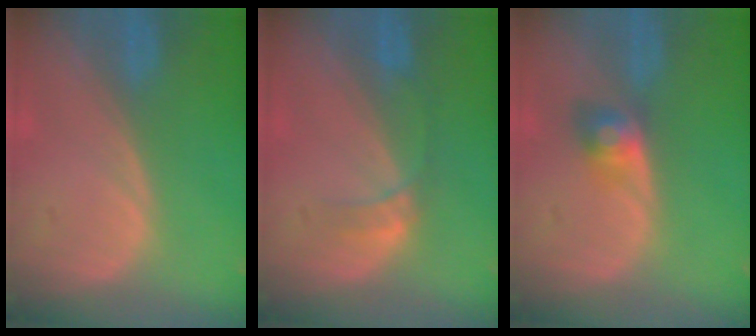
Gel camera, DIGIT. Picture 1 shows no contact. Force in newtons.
{"total": 3.0, "press": 2.7, "slide": 1.3}
{"total": 3.1, "press": 3.1, "slide": 0.1}